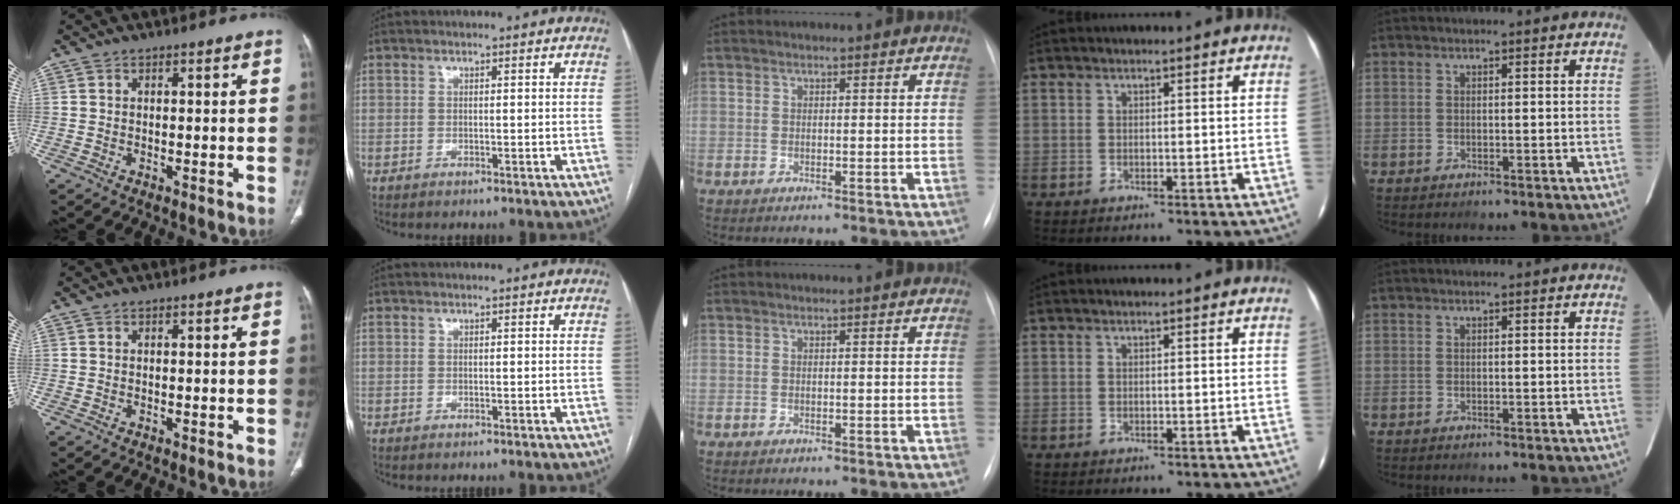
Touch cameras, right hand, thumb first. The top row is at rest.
{}